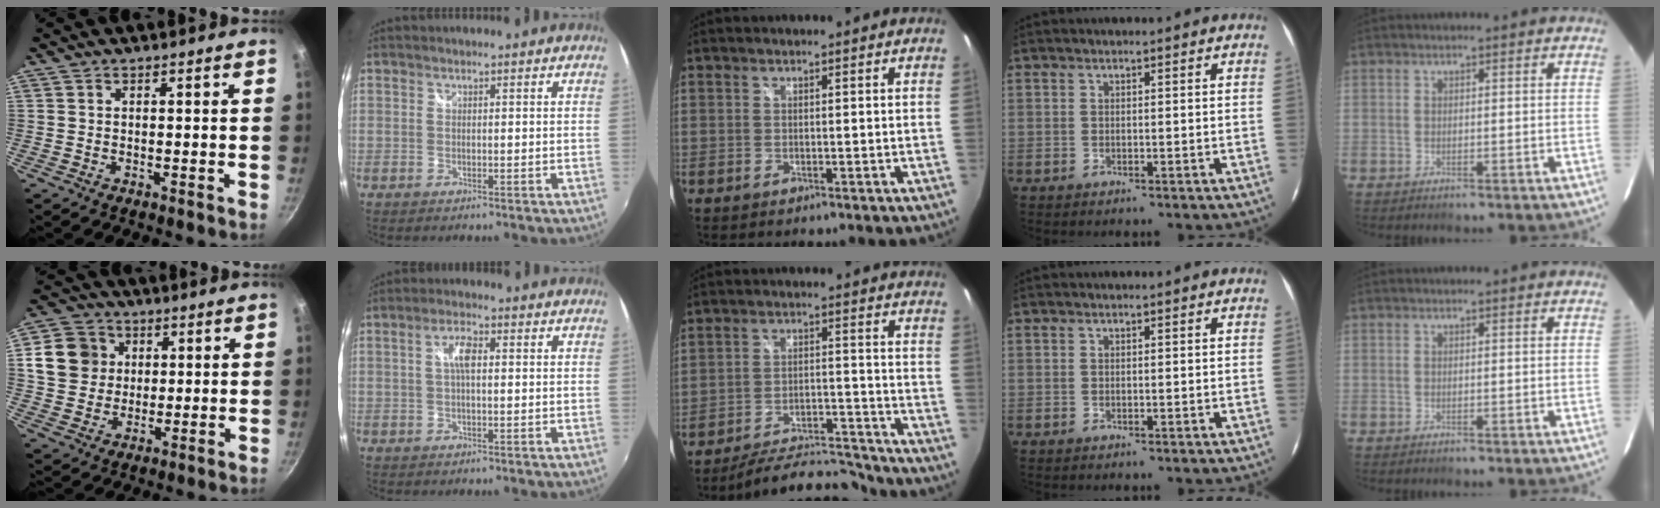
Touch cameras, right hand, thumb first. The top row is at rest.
{"thumb": {"total": 10.3, "force": [2.5, 9.2, 4.1], "torque": [-0.044, 0.007, 0.039]}, "index": {"total": 3.7, "force": [0.5, 1.3, 3.4], "torque": [-0.065, 0.008, 0.007]}, "middle": {"total": 13.1, "force": [-12.3, 2.8, 3.5], "torque": [-0.073, 0.015, -0.172]}}